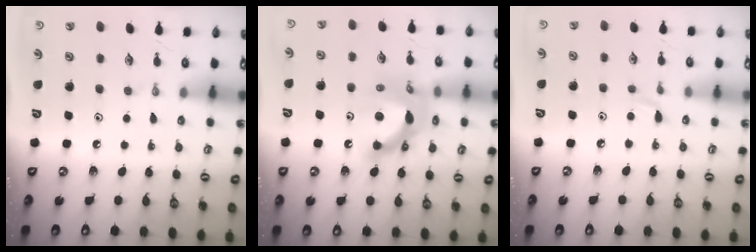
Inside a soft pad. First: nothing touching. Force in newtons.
{"total": 13.5, "press": 13.5, "slide": 1.0}
{"total": 3.2, "press": 3.1, "slide": 0.4}